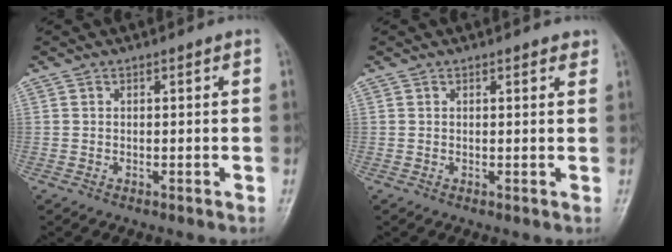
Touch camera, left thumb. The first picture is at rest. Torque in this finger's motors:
{"motor_torque": [-0.11, -0.03, 0.05, 0.05, 0.04]}